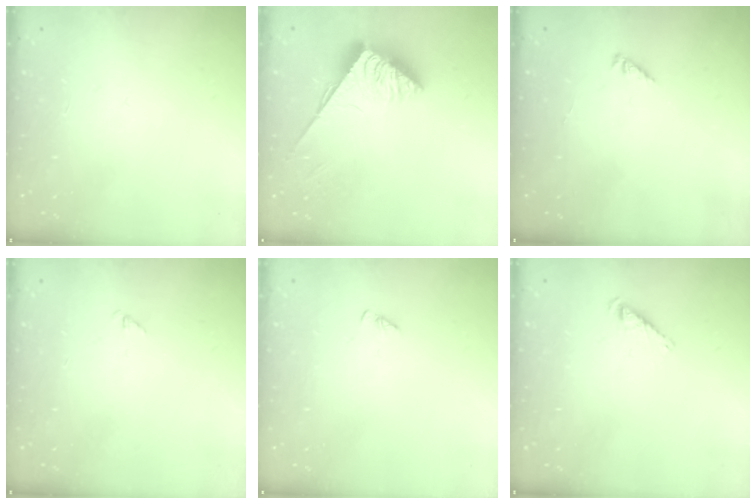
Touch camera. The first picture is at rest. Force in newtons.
{"total": 3.8, "press": 3.8, "slide": 0.6}
{"total": 0.0}
{"total": 1.2, "press": 1.1, "slide": 0.3}
{"total": 0.8, "press": 0.8, "slide": 0.1}
{"total": 2.8, "press": 2.8, "slide": 0.5}